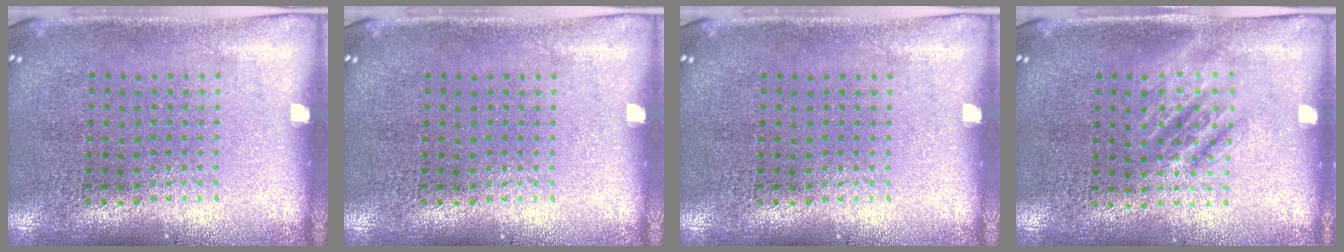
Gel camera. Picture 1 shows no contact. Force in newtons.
{"total": 0.0}
{"total": 0.0}
{"total": 1.2, "press": 1.1, "slide": 0.5}